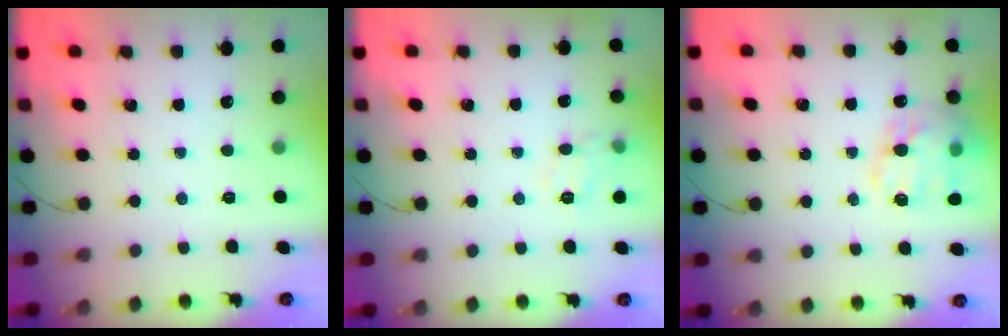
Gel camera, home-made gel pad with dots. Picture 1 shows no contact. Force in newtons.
{"total": 8.5, "press": 8.4, "slide": 1.2}
{"total": 18.2, "press": 18.0, "slide": 3.0}